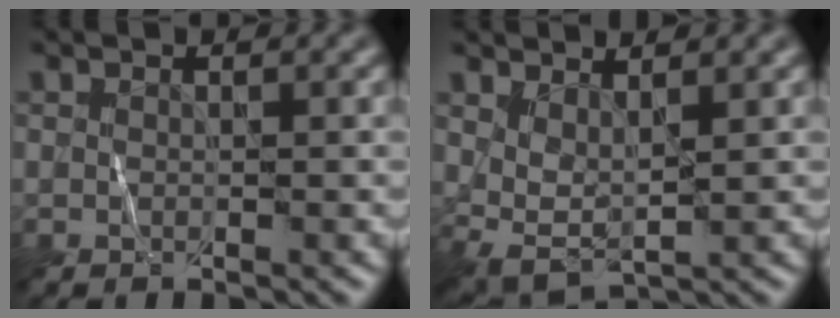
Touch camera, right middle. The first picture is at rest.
{"total": 2.6, "force": [1.6, 1.1, 1.7], "torque": [-0.045, -0.011, 0.033]}